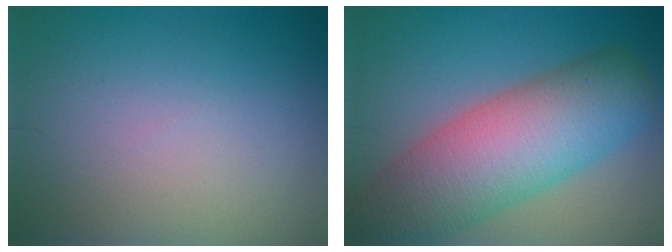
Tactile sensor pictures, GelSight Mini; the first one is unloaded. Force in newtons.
{"total": 10.9, "press": 10.9, "slide": 0.8}